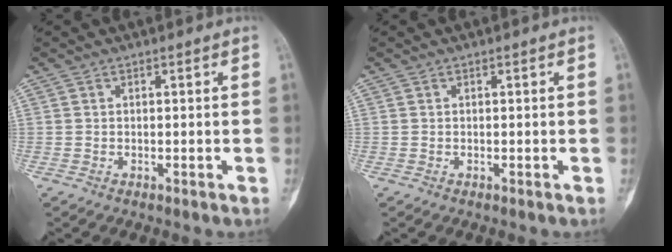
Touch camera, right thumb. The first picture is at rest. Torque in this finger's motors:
{"motor_torque": [0.12, 0.12, 0.00, 0.00, 0.00]}